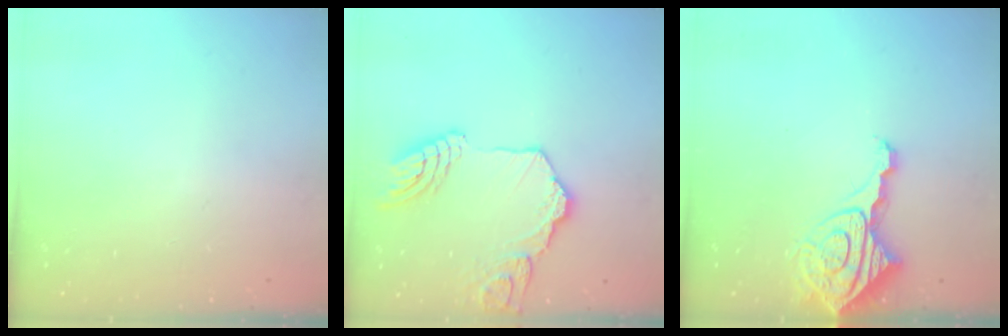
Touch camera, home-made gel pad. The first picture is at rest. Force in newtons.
{"total": 17.0, "press": 16.9, "slide": 1.9}
{"total": 11.0, "press": 10.9, "slide": 1.0}